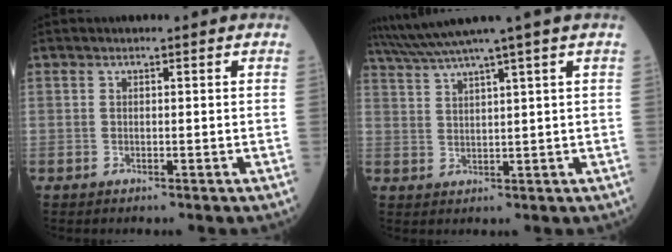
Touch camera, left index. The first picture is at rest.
{"total": 8.4, "force": [6.8, -2.6, 4.2], "torque": [-0.074, 0.019, 0.115]}